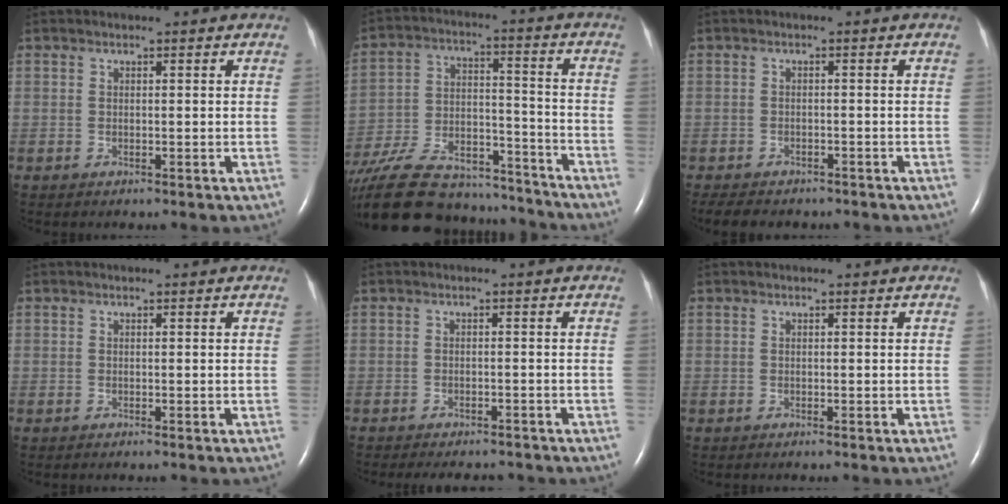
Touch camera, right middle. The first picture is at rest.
{"total": 28.6, "force": [-24.9, 8.3, 11.5], "torque": [-0.247, -0.023, -0.376]}
{"total": 8.0, "force": [-6.8, 3.0, 3.1], "torque": [-0.054, -0.003, -0.087]}
{"total": 0.0}
{"total": 7.7, "force": [-6.8, 2.4, 2.7], "torque": [-0.038, -0.004, -0.081]}
{"total": 0.0}